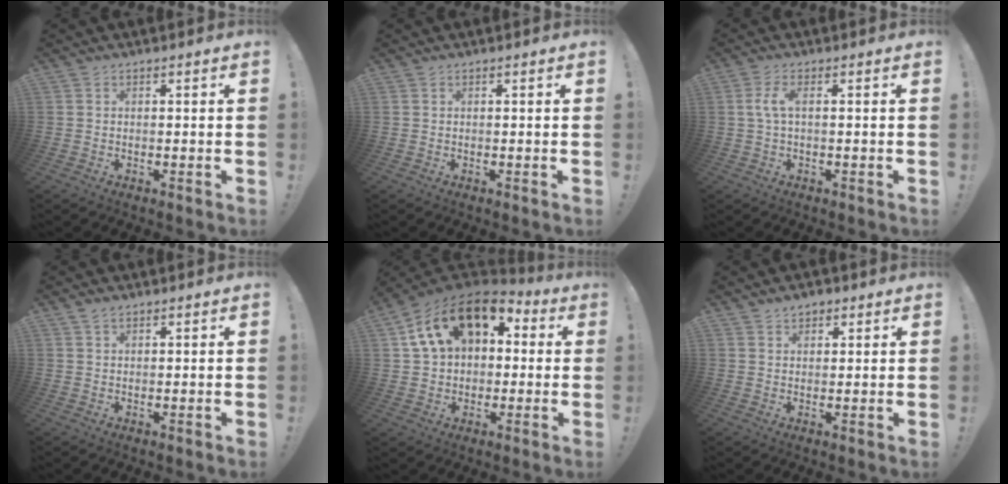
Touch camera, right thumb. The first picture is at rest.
{"total": 0.0}
{"total": 4.4, "force": [0.5, 1.2, 4.2], "torque": [-0.089, 0.002, 0.007]}
{"total": 1.5, "force": [1.2, 0.7, 0.7], "torque": [-0.013, -0.004, 0.022]}
{"total": 18.6, "force": [8.0, 11.8, 12.0], "torque": [-0.190, -0.025, 0.142]}
{"total": 2.9, "force": [1.9, 2.0, 0.8], "torque": [-0.011, -0.005, 0.035]}